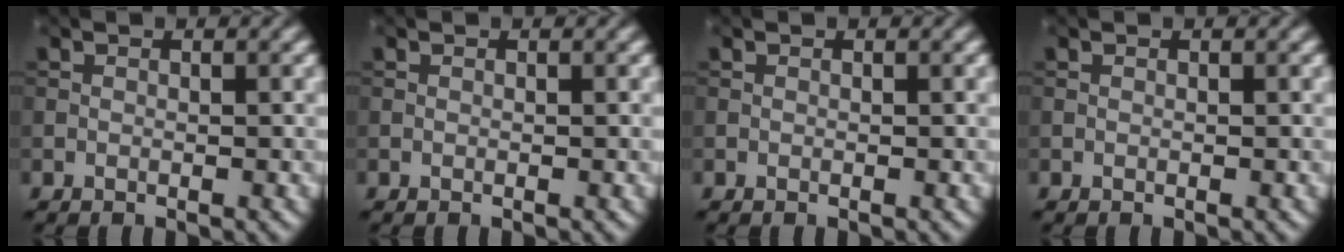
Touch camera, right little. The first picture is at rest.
{"total": 0.0}
{"total": 0.0}
{"total": 0.0}